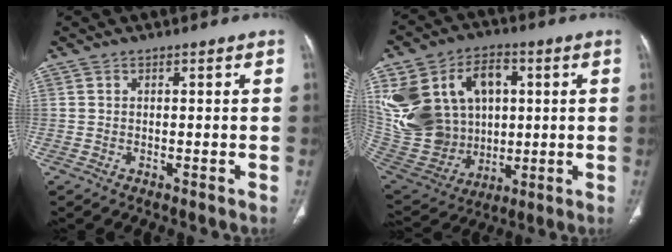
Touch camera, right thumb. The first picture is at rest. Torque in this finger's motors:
{"motor_torque": [-0.02, 0.74, 1.15, 1.02, 0.33]}